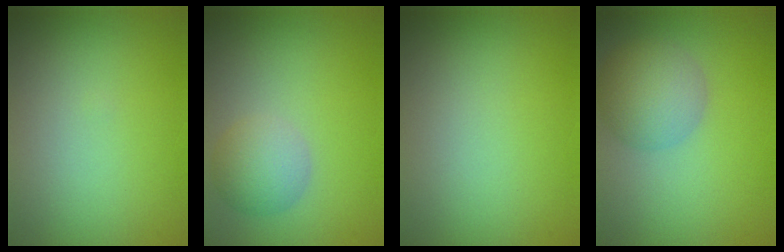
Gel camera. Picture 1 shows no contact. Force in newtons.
{"total": 3.0, "press": 3.0, "slide": 0.0}
{"total": 0.0}
{"total": 4.4, "press": 4.4, "slide": 0.0}